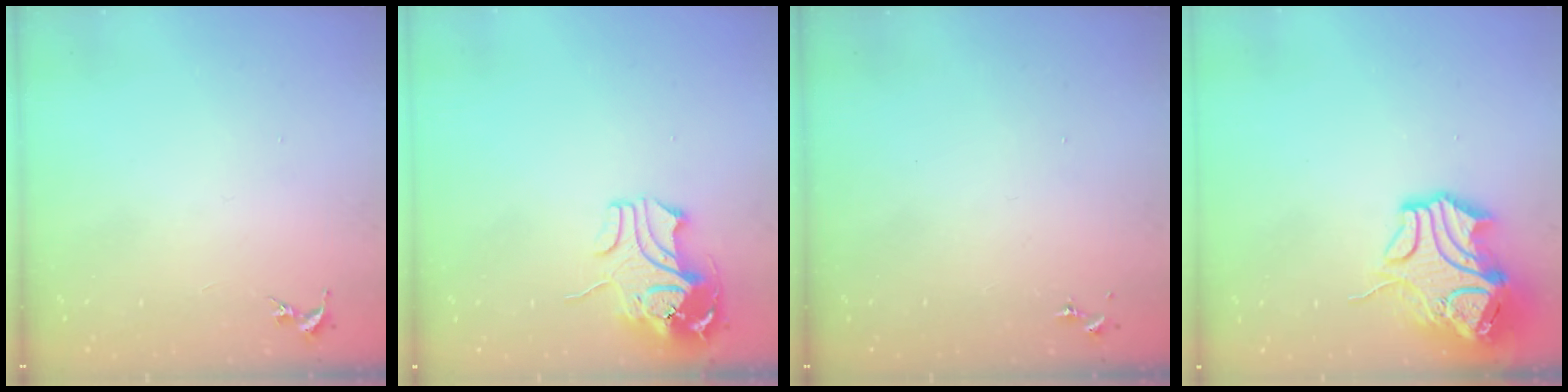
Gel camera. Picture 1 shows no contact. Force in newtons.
{"total": 10.6, "press": 10.6, "slide": 0.8}
{"total": 0.0}
{"total": 14.6, "press": 14.5, "slide": 2.1}